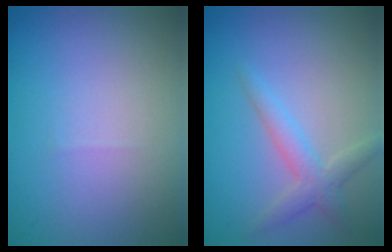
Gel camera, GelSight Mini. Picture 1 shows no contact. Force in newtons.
{"total": 2.6, "press": 2.6, "slide": 0.1}